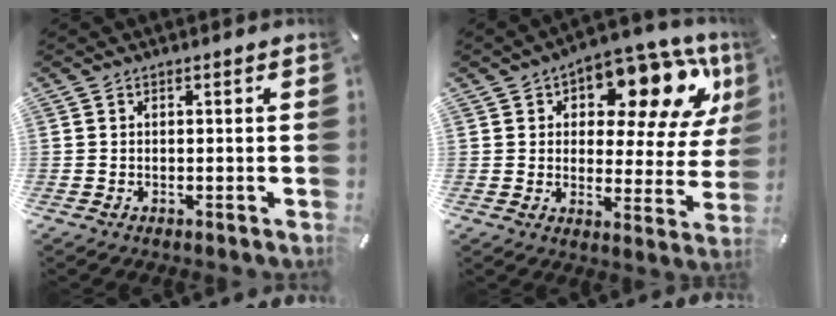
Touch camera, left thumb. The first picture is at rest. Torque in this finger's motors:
{"motor_torque": [2.48, 2.53, 0.45, -0.34, 0.15]}